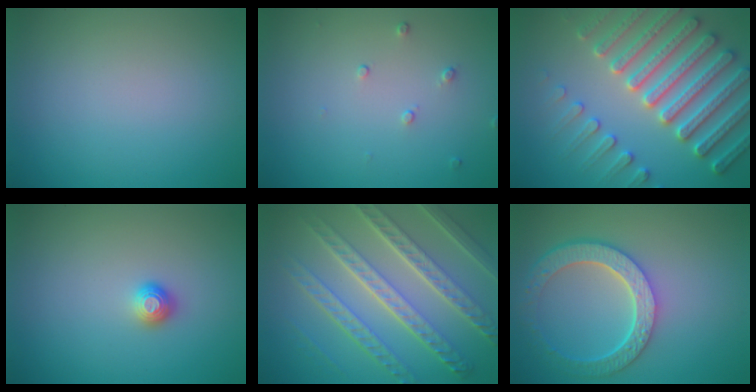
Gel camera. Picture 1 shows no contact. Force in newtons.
{"total": 0.7, "press": 0.5, "slide": 0.5}
{"total": 7.5, "press": 7.2, "slide": 2.0}
{"total": 1.1, "press": 1.0, "slide": 0.4}
{"total": 8.6, "press": 6.2, "slide": 6.0}
{"total": 5.9, "press": 4.5, "slide": 3.8}